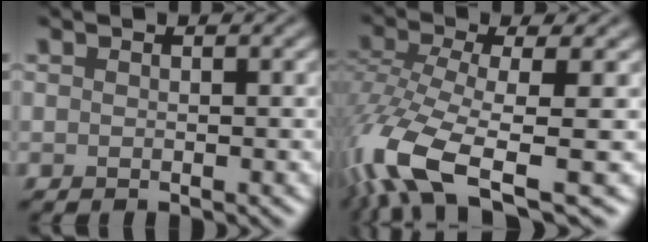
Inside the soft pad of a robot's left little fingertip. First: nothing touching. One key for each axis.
{"total": 10.6, "fx": -4.9, "fy": 3.7, "fz": 8.6, "tx": -0.191, "ty": -0.014, "tz": -0.095}